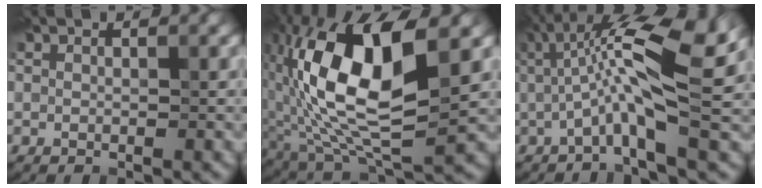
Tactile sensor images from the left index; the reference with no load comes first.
{"total": 13.7, "force": [1.9, 6.0, 12.2], "torque": [-0.233, 0.002, 0.031]}
{"total": 9.0, "force": [1.1, 1.9, 8.7], "torque": [-0.157, 0.009, 0.014]}